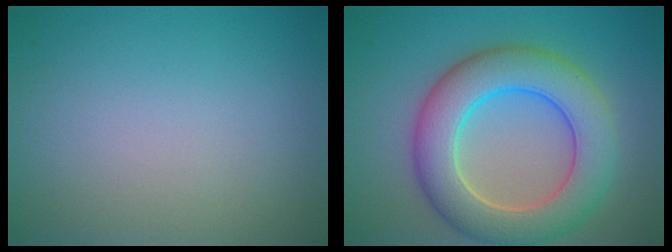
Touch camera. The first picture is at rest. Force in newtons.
{"total": 8.4, "press": 8.4, "slide": 0.3}